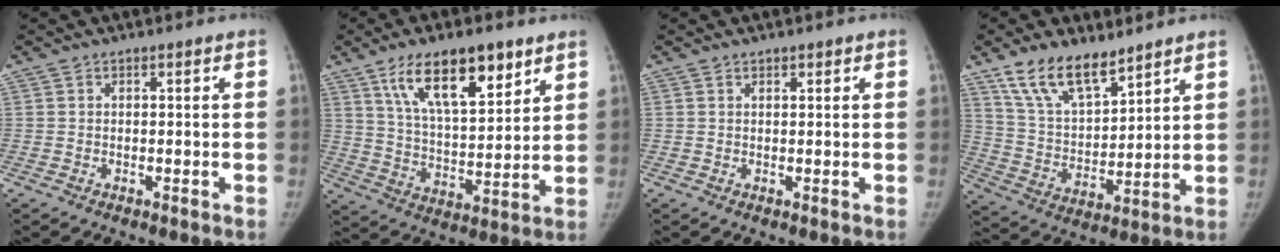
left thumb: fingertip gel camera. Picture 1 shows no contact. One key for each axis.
{"total": 16.6, "fx": 9.6, "fy": 6.5, "fz": 11.9, "tx": -0.165, "ty": -0.040, "tz": 0.172}
{"total": 1.0, "fx": 0.7, "fy": 0.5, "fz": 0.4, "tx": 0.002, "ty": -0.002, "tz": 0.007}
{"total": 13.3, "fx": 9.7, "fy": 5.7, "fz": 7.2, "tx": -0.104, "ty": -0.052, "tz": 0.192}